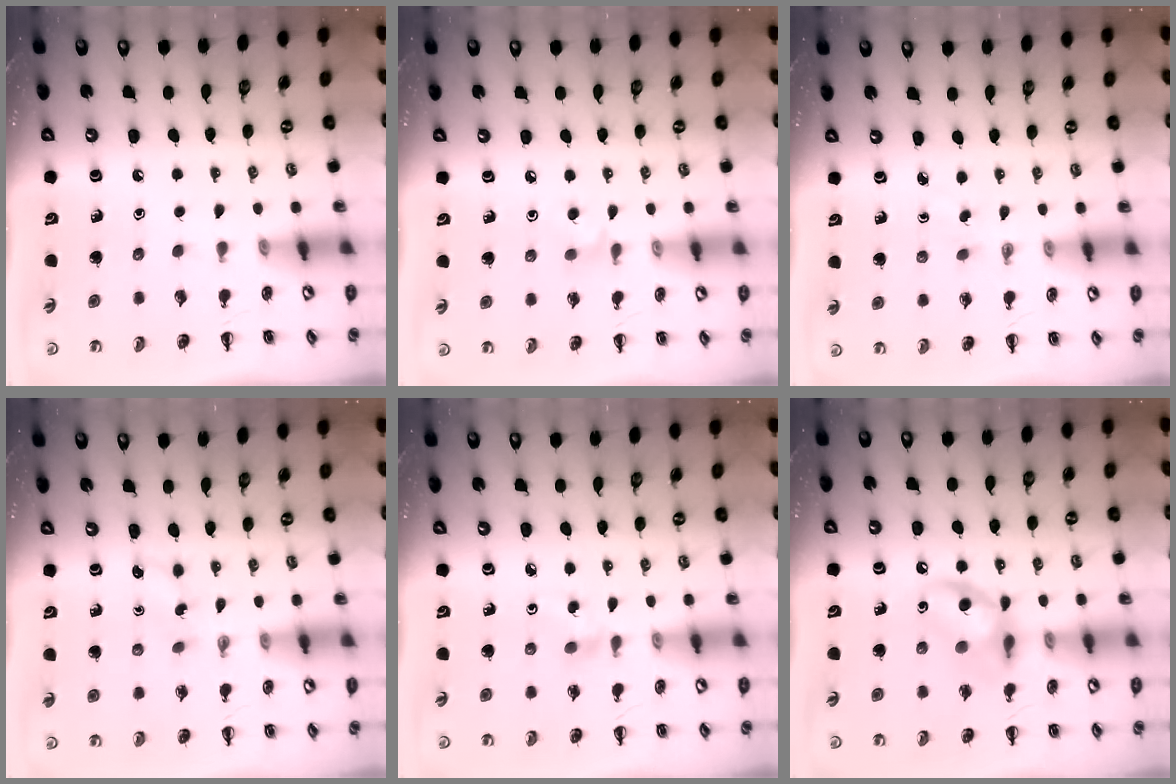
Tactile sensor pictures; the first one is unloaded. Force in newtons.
{"total": 4.2, "press": 4.0, "slide": 1.2}
{"total": 0.9, "press": 0.7, "slide": 0.5}
{"total": 3.3, "press": 3.2, "slide": 1.1}
{"total": 2.6, "press": 2.4, "slide": 1.0}
{"total": 12.2, "press": 12.0, "slide": 2.0}